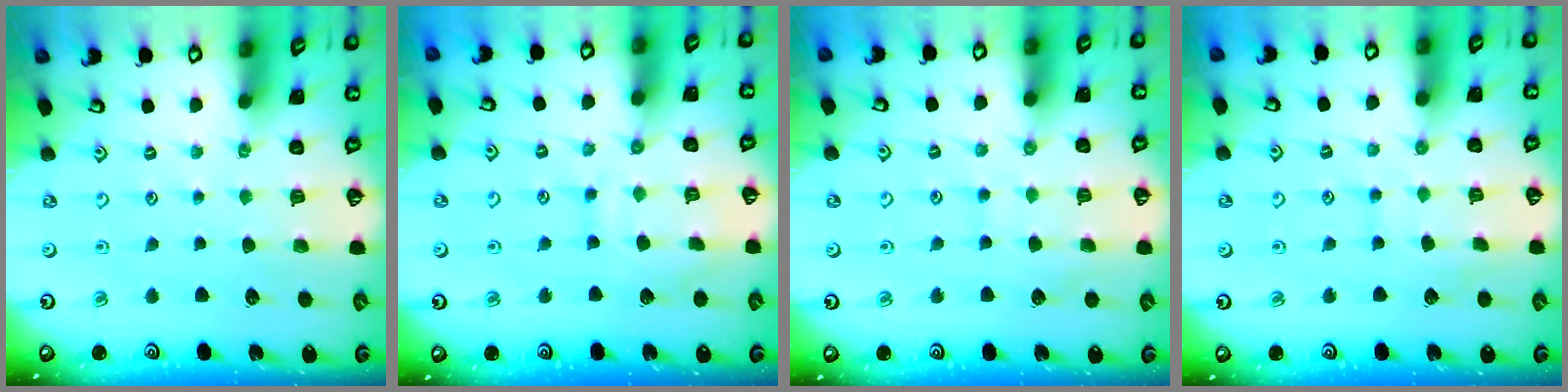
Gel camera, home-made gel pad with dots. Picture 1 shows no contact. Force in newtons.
{"total": 9.3, "press": 9.2, "slide": 0.8}
{"total": 5.4, "press": 5.4, "slide": 0.6}
{"total": 6.8, "press": 6.8, "slide": 0.6}